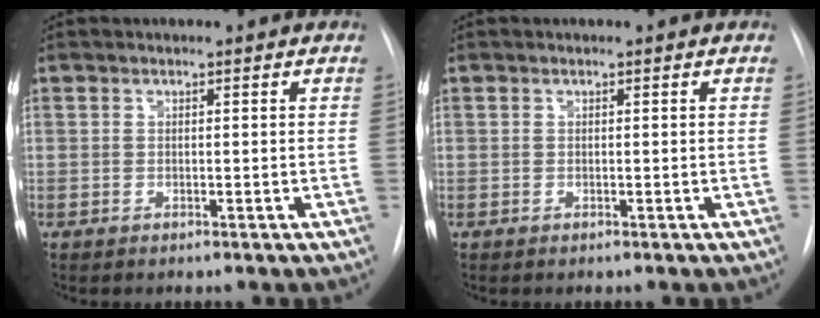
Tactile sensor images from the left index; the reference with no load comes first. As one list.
[{"total": 0.0}]